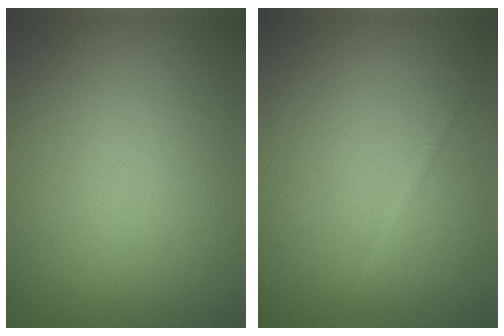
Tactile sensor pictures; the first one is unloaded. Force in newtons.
{"total": 0.9, "press": 0.9, "slide": 0.0}